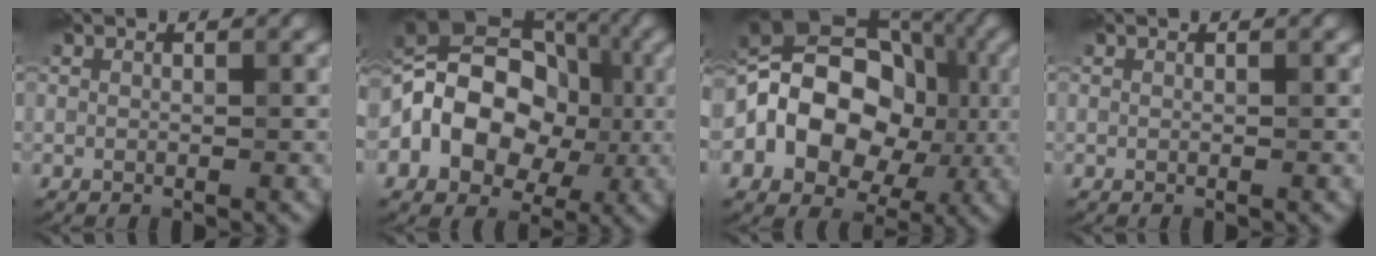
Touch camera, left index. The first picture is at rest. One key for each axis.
{"total": 11.4, "fx": -1.4, "fy": 8.4, "fz": 7.6, "tx": -0.107, "ty": 0.020, "tz": -0.044}
{"total": 12.8, "fx": -1.2, "fy": 9.4, "fz": 8.6, "tx": -0.132, "ty": 0.026, "tz": -0.042}
{"total": 0.0}